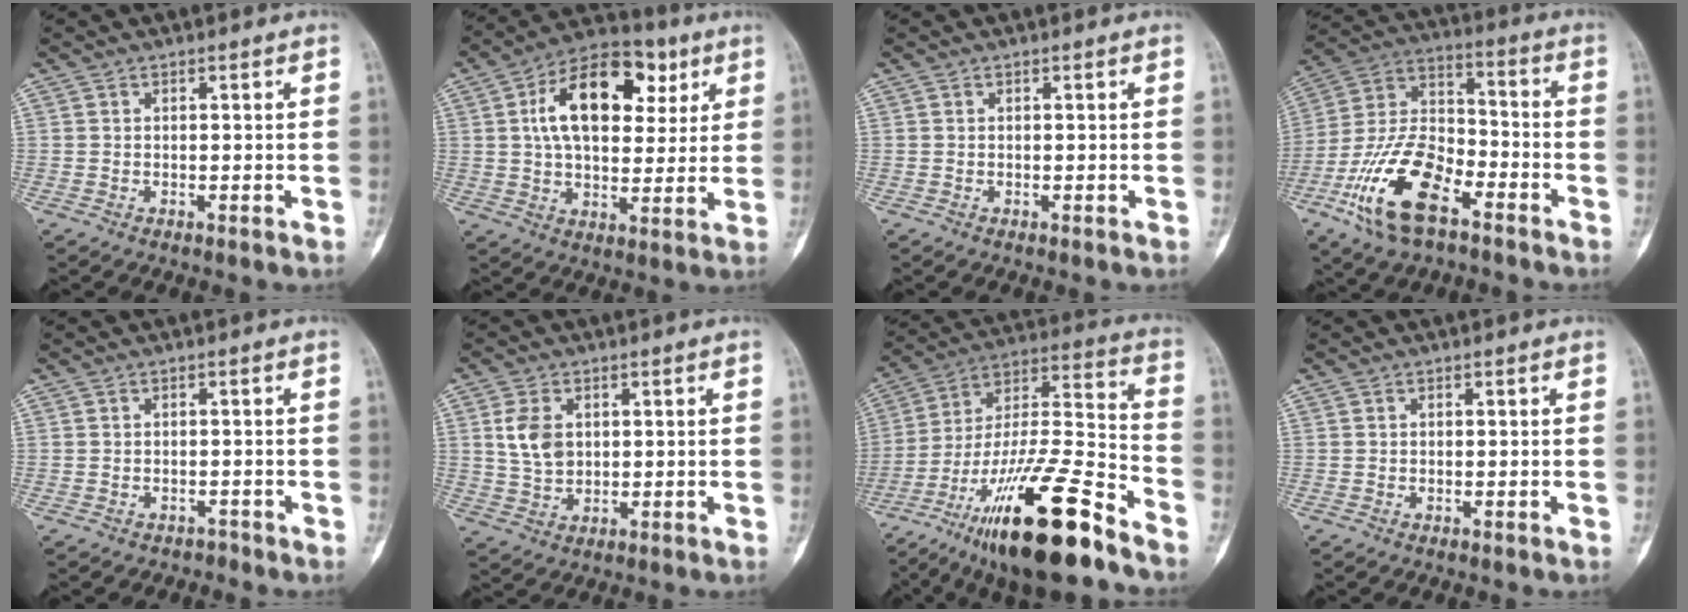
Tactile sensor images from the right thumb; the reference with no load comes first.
{"total": 18.3, "force": [5.8, 10.8, 13.5], "torque": [-0.191, 0.002, 0.090]}
{"total": 0.0}
{"total": 18.3, "force": [-9.3, 8.7, 13.2], "torque": [-0.248, 0.053, -0.178]}
{"total": 1.3, "force": [-1.1, 0.8, -0.2], "torque": [-0.001, 0.011, -0.020]}
{"total": 6.4, "force": [1.2, 4.5, 4.5], "torque": [-0.079, -0.002, 0.029]}
{"total": 26.0, "force": [-16.7, 5.6, 19.1], "torque": [-0.330, 0.070, -0.285]}
{"total": 0.0}